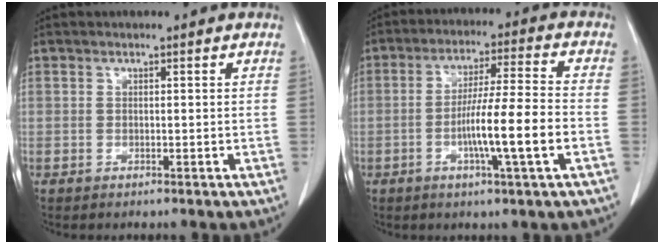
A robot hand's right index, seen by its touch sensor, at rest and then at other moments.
{"total": 10.6, "force": [-2.9, -0.5, 10.2], "torque": [-0.178, 0.000, -0.053]}